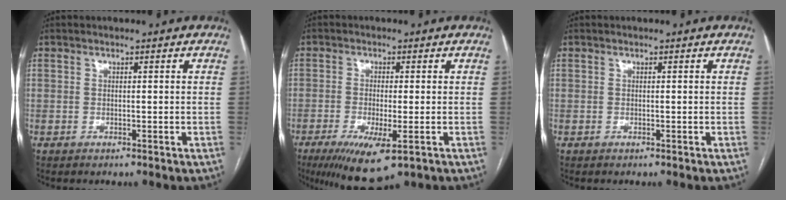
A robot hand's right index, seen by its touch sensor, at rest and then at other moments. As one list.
[{"total": 8.8, "force": [-4.3, 1.8, 7.4], "torque": [-0.128, -0.025, -0.064]}, {"total": 0.0}]